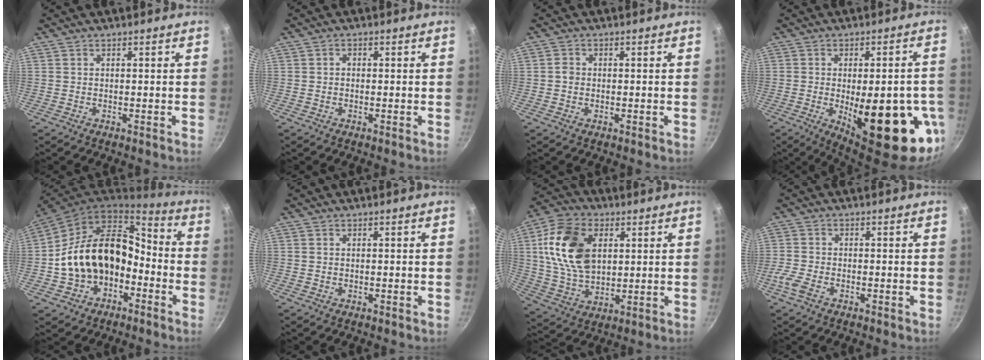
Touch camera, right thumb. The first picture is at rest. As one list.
[{"total": 1.0, "force": [-0.1, 0.8, 0.5], "torque": [-0.008, 0.005, -0.003]}, {"total": 1.8, "force": [-0.1, 1.6, 0.8], "torque": [-0.012, 0.006, -0.005]}, {"total": 21.8, "force": [-5.7, 8.2, 19.3], "torque": [-0.233, 0.001, -0.062]}, {"total": 18.8, "force": [-4.3, 13.7, 12.2], "torque": [-0.183, 0.076, -0.069]}, {"total": 0.0}, {"total": 17.6, "force": [4.0, 11.7, 12.6], "torque": [-0.218, -0.006, 0.077]}, {"total": 3.7, "force": [-1.9, 2.0, 2.5], "torque": [-0.065, 0.008, -0.046]}]